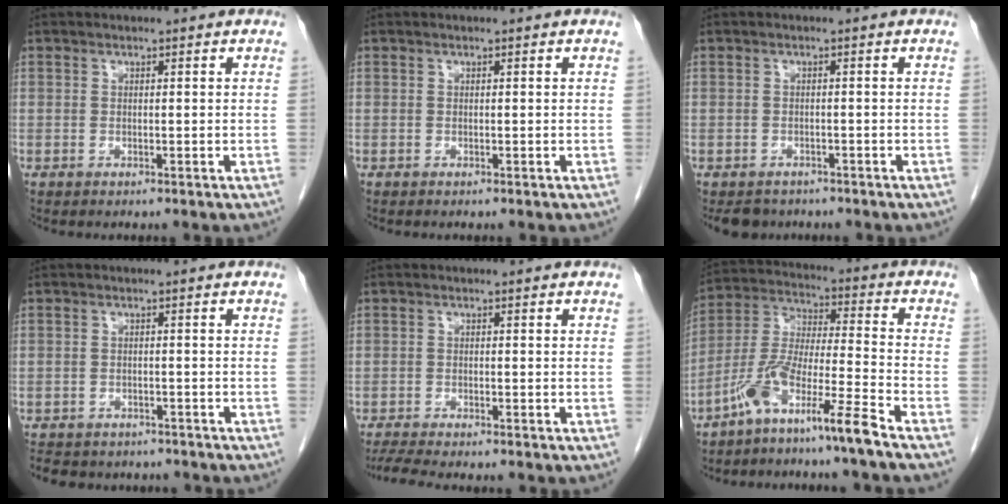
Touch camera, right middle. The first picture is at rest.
{"total": 0.0}
{"total": 4.1, "force": [-3.4, 2.2, 0.5], "torque": [-0.002, 0.000, -0.049]}
{"total": 10.5, "force": [-9.0, 4.2, 3.2], "torque": [-0.068, 0.001, -0.111]}
{"total": 5.1, "force": [-4.6, 0.1, 2.3], "torque": [-0.039, -0.015, -0.076]}
{"total": 11.2, "force": [-8.1, -1.3, 7.6], "torque": [-0.157, -0.010, -0.154]}